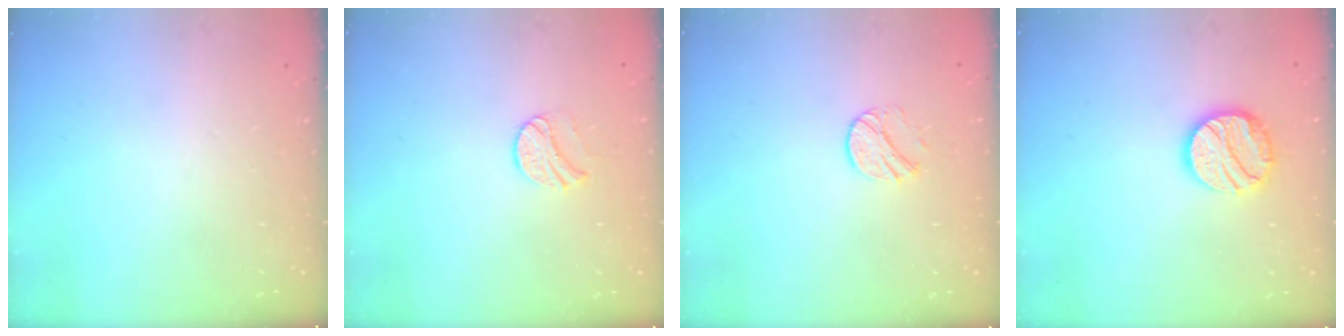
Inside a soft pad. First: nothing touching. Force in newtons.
{"total": 7.7, "press": 7.7, "slide": 0.7}
{"total": 8.0, "press": 8.0, "slide": 0.7}
{"total": 13.7, "press": 13.6, "slide": 1.0}